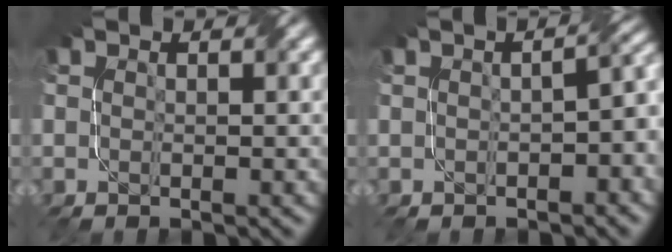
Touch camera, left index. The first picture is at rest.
{"total": 4.2, "force": [-0.5, 1.5, 3.9], "torque": [-0.039, 0.004, 0.001]}